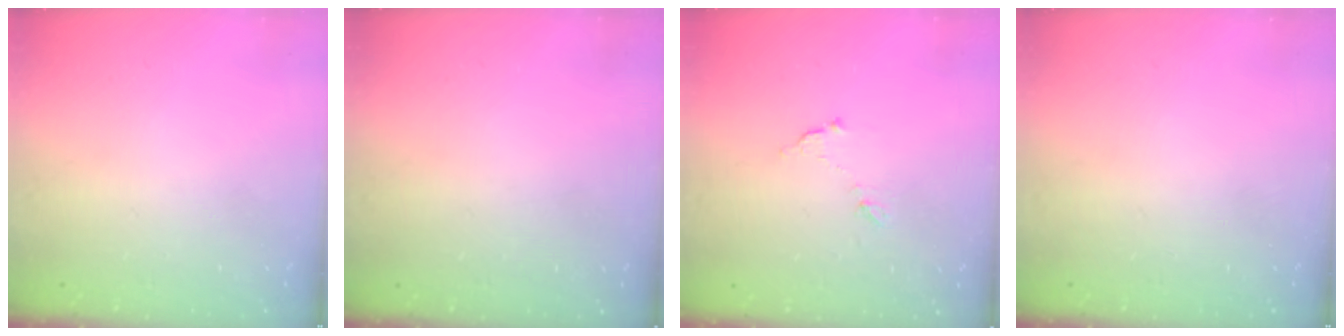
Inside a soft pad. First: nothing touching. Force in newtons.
{"total": 3.0, "press": 3.0, "slide": 0.1}
{"total": 6.1, "press": 6.1, "slide": 0.3}
{"total": 0.0}